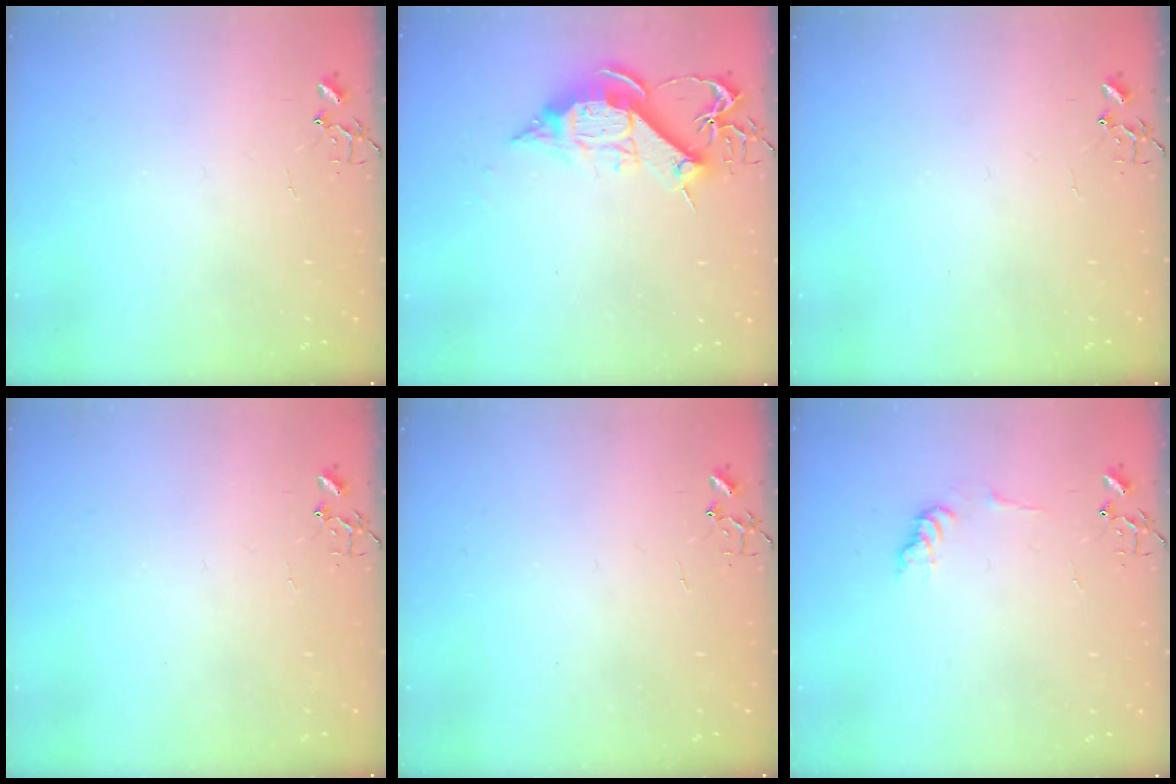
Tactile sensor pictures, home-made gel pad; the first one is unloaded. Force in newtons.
{"total": 11.9, "press": 11.9, "slide": 0.7}
{"total": 0.0}
{"total": 0.0}
{"total": 0.0}
{"total": 7.3, "press": 7.3, "slide": 0.3}